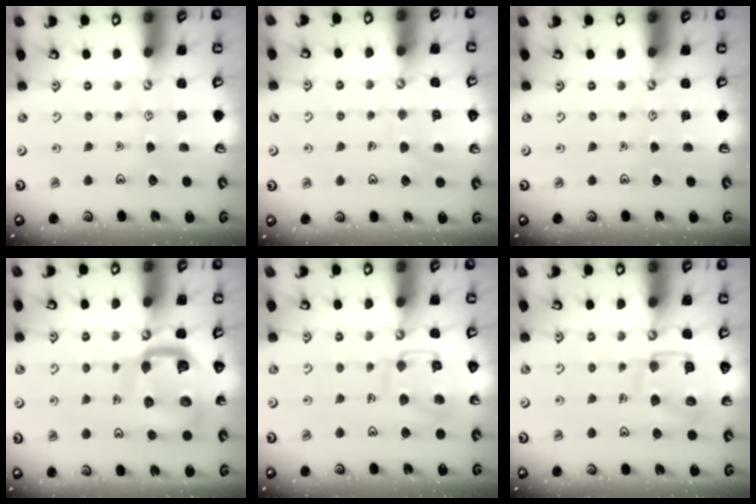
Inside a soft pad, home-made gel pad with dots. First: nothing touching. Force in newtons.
{"total": 6.1, "press": 6.0, "slide": 0.5}
{"total": 0.0}
{"total": 12.0, "press": 11.9, "slide": 1.4}
{"total": 11.8, "press": 11.7, "slide": 0.9}
{"total": 13.7, "press": 13.6, "slide": 1.3}